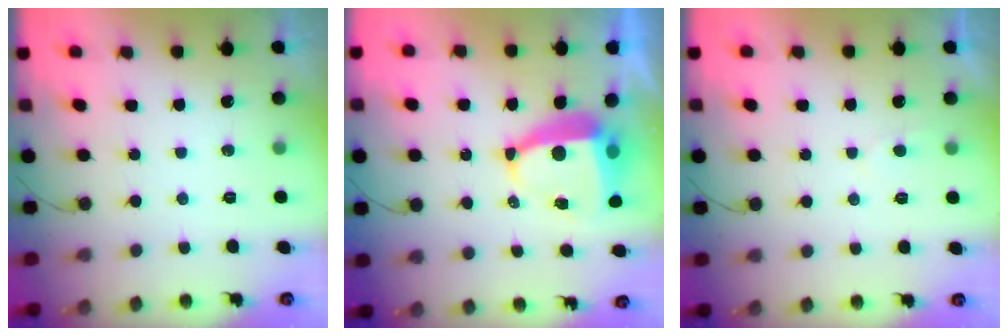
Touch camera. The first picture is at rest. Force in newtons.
{"total": 9.4, "press": 9.3, "slide": 1.2}
{"total": 2.0, "press": 1.9, "slide": 0.3}